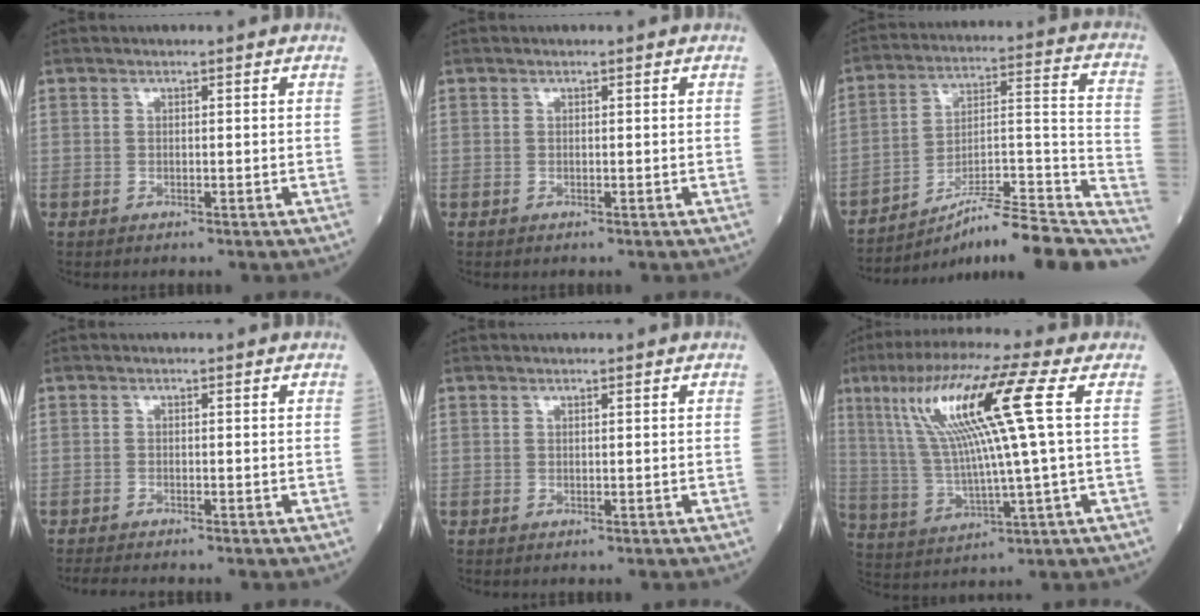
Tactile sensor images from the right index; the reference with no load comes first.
{"total": 0.0}
{"total": 20.8, "force": [-16.7, 2.2, 12.2], "torque": [-0.122, 0.035, -0.256]}
{"total": 4.1, "force": [-3.7, 0.0, 1.8], "torque": [-0.024, -0.009, -0.057]}
{"total": 0.0}
{"total": 15.6, "force": [4.9, -0.7, 14.8], "torque": [-0.288, 0.019, 0.086]}